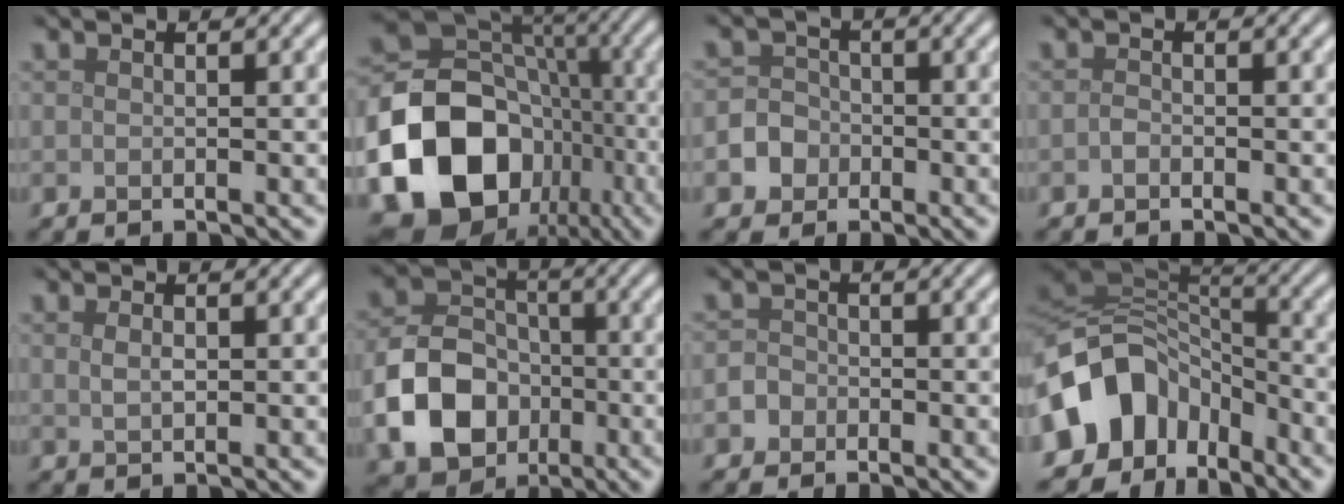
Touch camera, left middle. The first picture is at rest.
{"total": 18.0, "force": [-6.4, 14.3, 8.8], "torque": [-0.181, -0.018, -0.116]}
{"total": 4.0, "force": [-1.8, 3.5, 0.9], "torque": [0.005, 0.001, -0.044]}
{"total": 0.7, "force": [-0.4, 0.4, 0.3], "torque": [-0.009, 0.000, -0.010]}
{"total": 1.1, "force": [0.2, 0.6, 0.9], "torque": [-0.023, -0.001, 0.007]}
{"total": 8.5, "force": [-2.6, 6.6, 4.7], "torque": [-0.095, -0.010, -0.052]}
{"total": 2.0, "force": [-0.9, 1.7, 0.6], "torque": [0.005, 0.005, -0.025]}
{"total": 11.1, "force": [-5.2, 8.2, 5.4], "torque": [-0.105, 0.001, -0.102]}